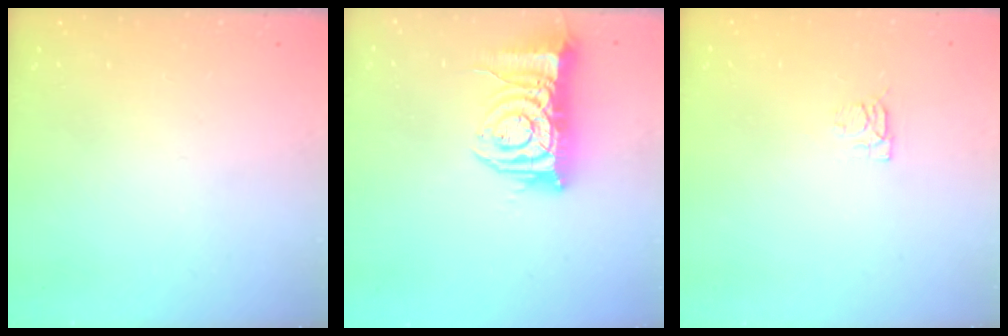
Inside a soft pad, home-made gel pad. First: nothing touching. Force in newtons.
{"total": 11.3, "press": 11.2, "slide": 1.4}
{"total": 4.9, "press": 4.8, "slide": 0.6}